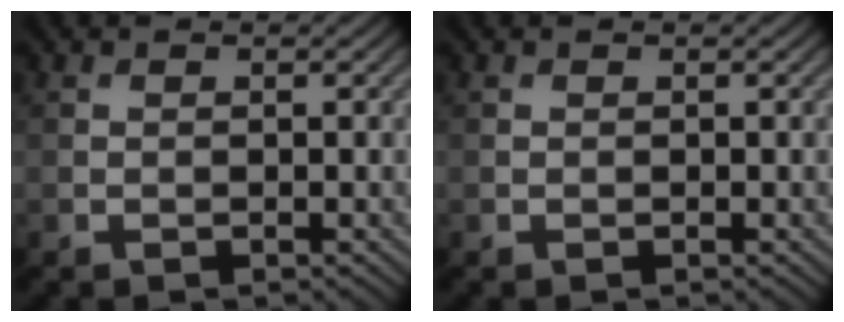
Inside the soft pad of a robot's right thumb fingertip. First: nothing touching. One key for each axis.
{"total": 0.0}